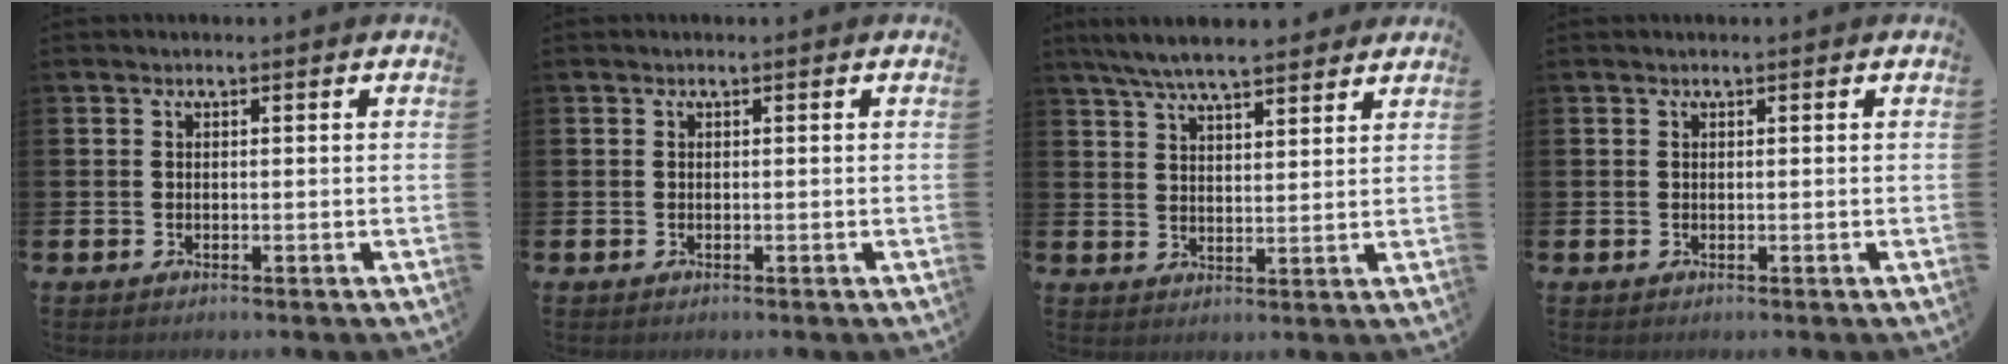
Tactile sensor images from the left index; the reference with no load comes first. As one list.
[{"total": 0.0}, {"total": 6.9, "force": [6.4, 1.1, 2.3], "torque": [-0.058, -0.024, 0.116]}, {"total": 0.0}]